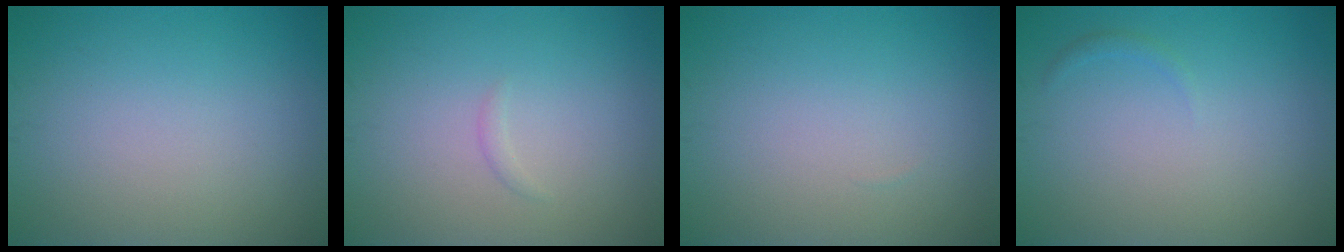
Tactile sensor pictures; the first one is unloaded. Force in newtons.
{"total": 0.5, "press": 0.5, "slide": 0.0}
{"total": 0.0}
{"total": 0.6, "press": 0.6, "slide": 0.0}